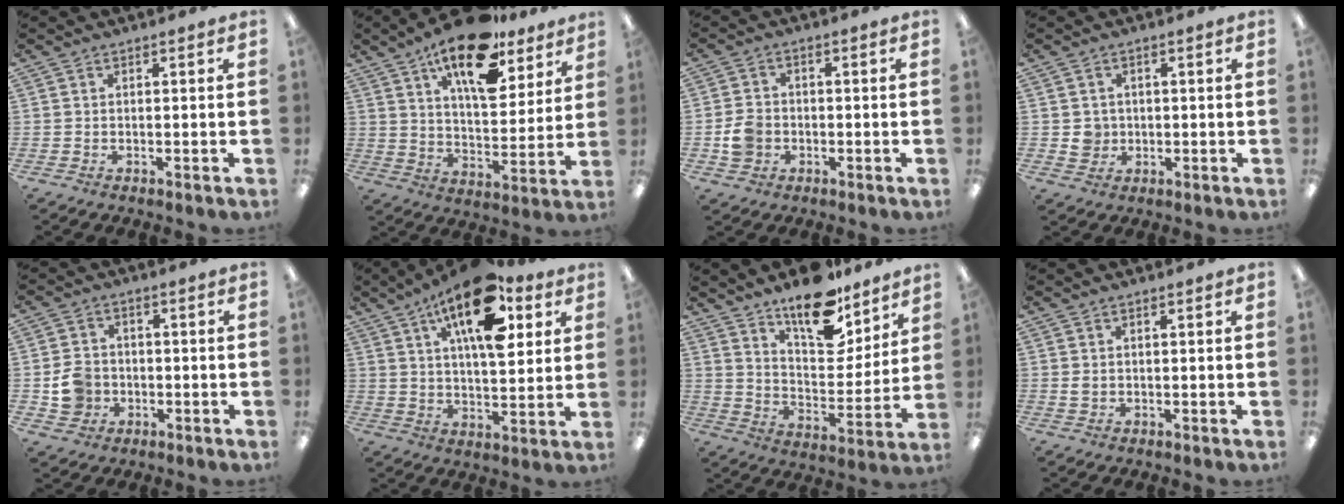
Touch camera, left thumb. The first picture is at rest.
{"total": 19.2, "force": [13.1, 7.7, 11.8], "torque": [-0.195, -0.066, 0.220]}
{"total": 5.2, "force": [-1.4, 4.4, 2.3], "torque": [-0.036, 0.006, -0.025]}
{"total": 3.2, "force": [0.1, 3.1, 0.7], "torque": [-0.009, 0.001, 0.001]}
{"total": 6.6, "force": [-1.5, 5.9, 2.4], "torque": [-0.049, 0.012, -0.024]}
{"total": 19.0, "force": [10.2, 8.4, 13.7], "torque": [-0.213, -0.034, 0.166]}
{"total": 16.0, "force": [12.8, 6.5, 7.1], "torque": [-0.105, -0.092, 0.225]}
{"total": 0.5, "force": [0.3, 0.3, 0.3], "torque": [-0.007, 0.004, 0.004]}